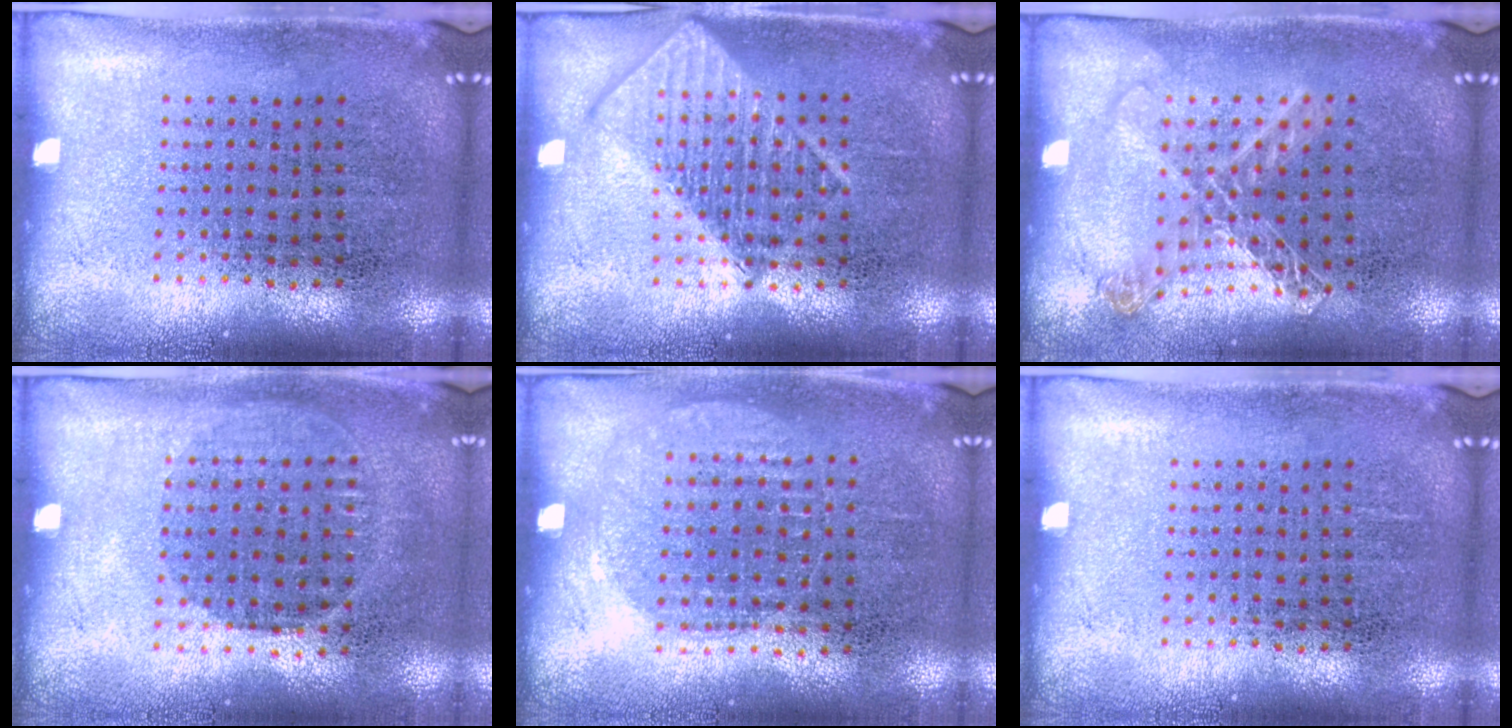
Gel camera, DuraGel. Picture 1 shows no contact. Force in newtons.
{"total": 2.9, "press": 2.9, "slide": 0.3}
{"total": 1.2, "press": 1.1, "slide": 0.2}
{"total": 1.0, "press": 0.9, "slide": 0.4}
{"total": 1.0, "press": 0.9, "slide": 0.4}
{"total": 0.0}